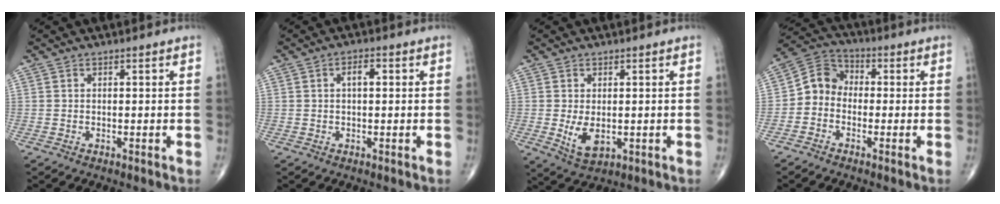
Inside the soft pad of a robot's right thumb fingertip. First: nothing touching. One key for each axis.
{"total": 2.6, "fx": 0.5, "fy": 1.2, "fz": 2.3, "tx": -0.037, "ty": 0.005, "tz": 0.006}
{"total": 5.1, "fx": -0.5, "fy": 2.9, "fz": 4.1, "tx": -0.072, "ty": -0.014, "tz": 0.003}
{"total": 6.6, "fx": -1.6, "fy": 5.6, "fz": 3.1, "tx": -0.039, "ty": 0.031, "tz": -0.049}